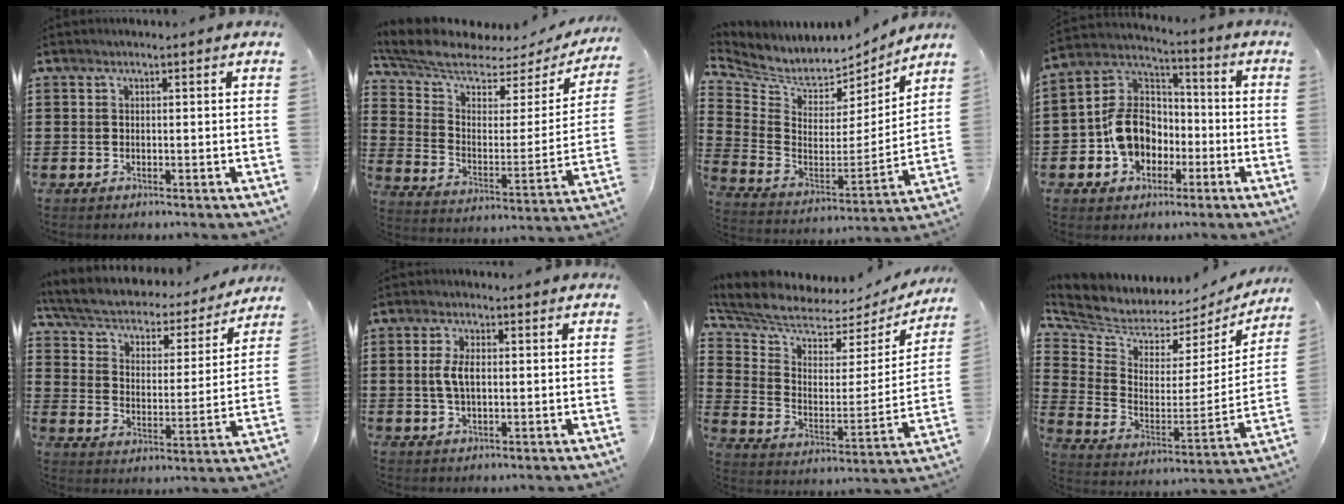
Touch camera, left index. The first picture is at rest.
{"total": 6.5, "force": [5.4, 2.2, 2.9], "torque": [-0.085, -0.041, 0.093]}
{"total": 5.5, "force": [4.7, 2.7, 1.0], "torque": [-0.055, -0.042, 0.080]}
{"total": 10.7, "force": [-2.9, 8.4, 6.0], "torque": [-0.157, 0.022, -0.060]}
{"total": 4.1, "force": [3.4, 1.6, 1.5], "torque": [-0.051, -0.028, 0.051]}
{"total": 4.0, "force": [0.3, 1.8, 3.6], "torque": [-0.090, -0.001, 0.000]}
{"total": 5.6, "force": [4.9, 2.2, 1.7], "torque": [-0.065, -0.043, 0.082]}
{"total": 4.6, "force": [4.3, 1.8, 0.0], "torque": [-0.037, -0.046, 0.073]}